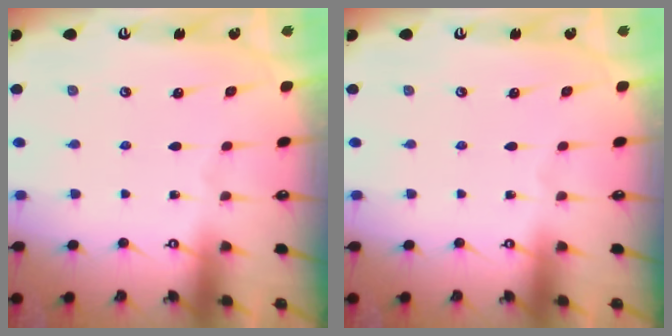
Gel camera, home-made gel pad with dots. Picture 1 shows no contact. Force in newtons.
{"total": 0.0}